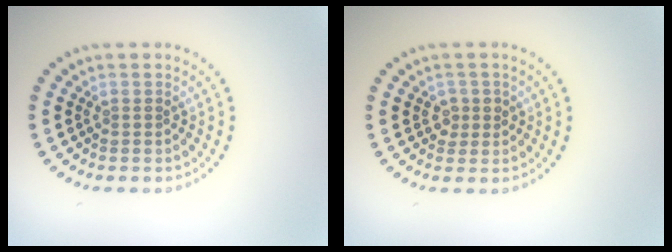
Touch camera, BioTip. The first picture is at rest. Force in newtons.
{"total": 1.6, "press": 1.4, "slide": 0.6}